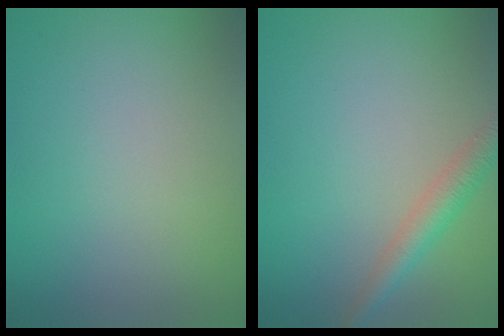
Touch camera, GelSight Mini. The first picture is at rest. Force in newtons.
{"total": 2.8, "press": 2.8, "slide": 0.1}